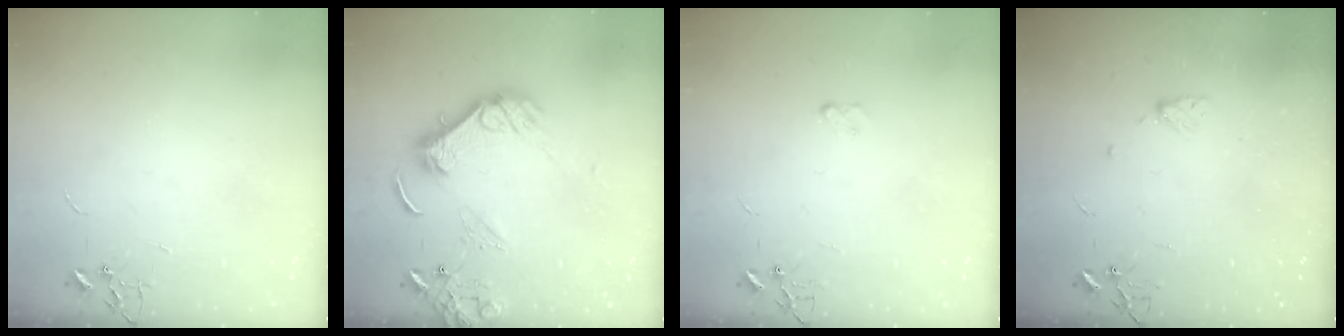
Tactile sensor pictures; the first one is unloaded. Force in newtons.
{"total": 14.4, "press": 14.3, "slide": 1.6}
{"total": 2.9, "press": 2.8, "slide": 0.4}
{"total": 6.2, "press": 5.4, "slide": 3.0}